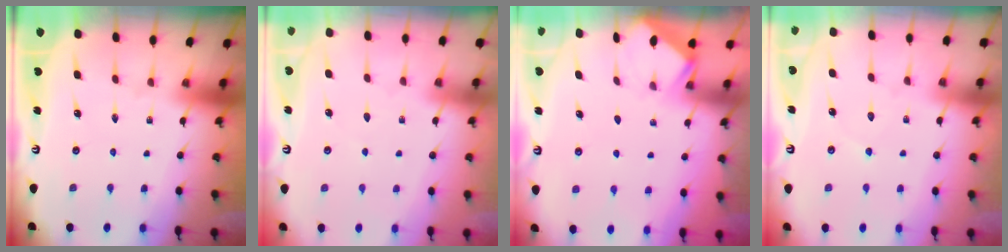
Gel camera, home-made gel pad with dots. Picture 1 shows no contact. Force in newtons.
{"total": 2.1, "press": 2.0, "slide": 0.3}
{"total": 1.7, "press": 1.6, "slide": 0.2}
{"total": 2.3, "press": 2.3, "slide": 0.3}